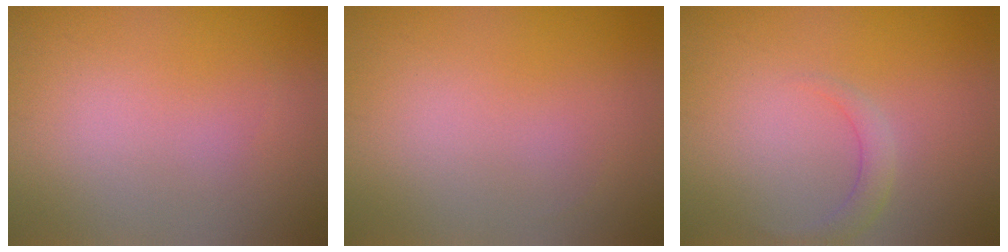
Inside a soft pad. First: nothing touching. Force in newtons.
{"total": 0.0}
{"total": 1.5, "press": 1.5, "slide": 0.1}